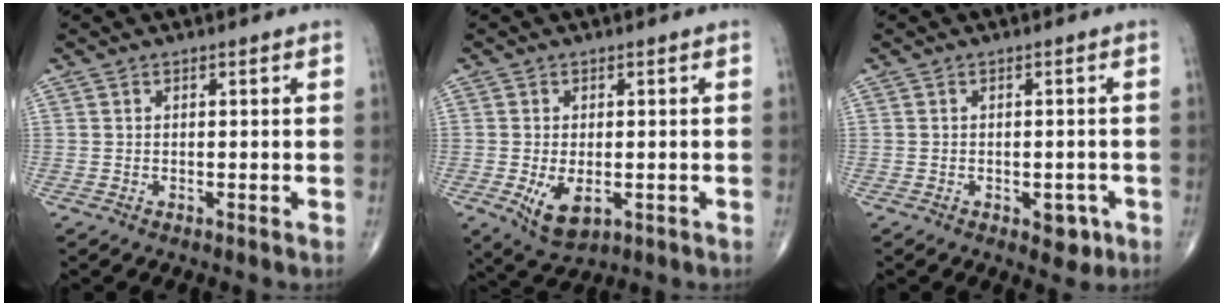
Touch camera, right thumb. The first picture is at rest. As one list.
[{"total": 6.2, "force": [-1.5, 3.4, 5.0], "torque": [-0.084, -0.013, -0.015]}, {"total": 3.5, "force": [-1.5, 2.1, 2.4], "torque": [-0.012, 0.005, -0.015]}]